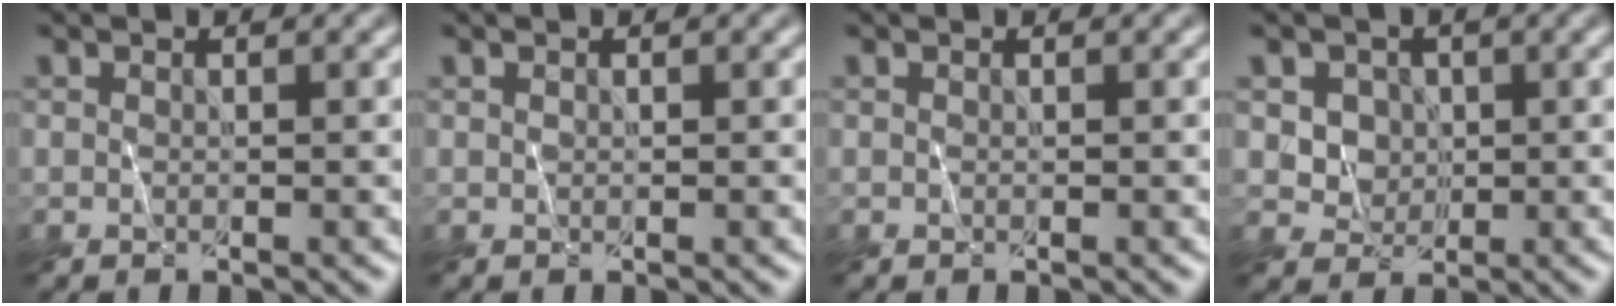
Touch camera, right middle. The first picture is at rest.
{"total": 0.0}
{"total": 0.0}
{"total": 2.4, "force": [0.8, 2.2, 0.5], "torque": [-0.005, 0.000, 0.019]}